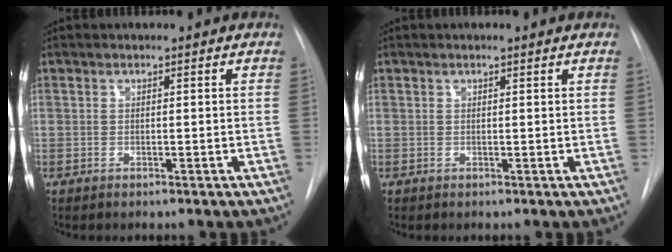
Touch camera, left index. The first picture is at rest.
{"total": 0.5, "force": [0.2, 0.1, 0.5], "torque": [-0.009, 0.003, 0.000]}